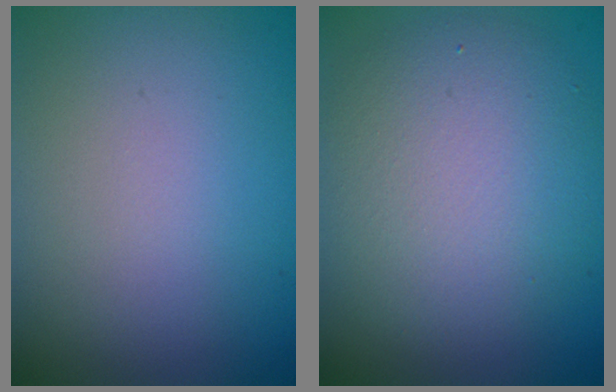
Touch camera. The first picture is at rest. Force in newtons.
{"total": 6.0, "press": 6.0, "slide": 0.3}